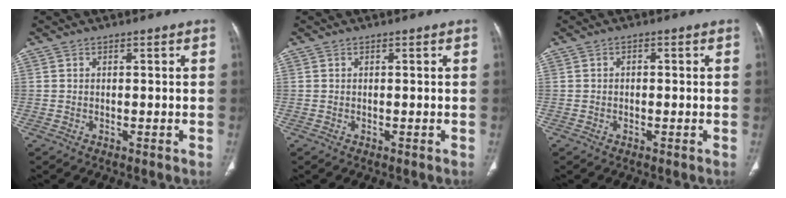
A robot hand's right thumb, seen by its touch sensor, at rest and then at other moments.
{"total": 0.0}
{"total": 0.8, "force": [-0.1, 0.6, 0.5], "torque": [0.000, 0.004, -0.005]}